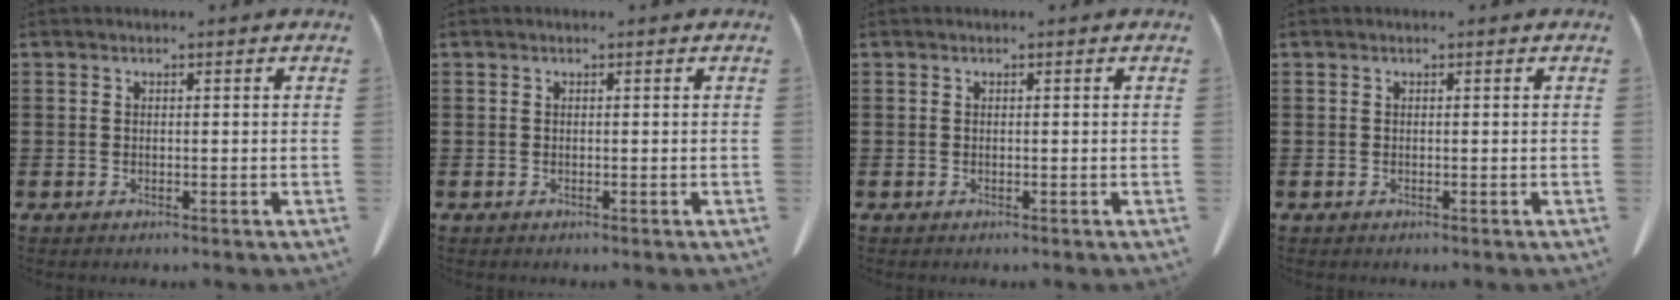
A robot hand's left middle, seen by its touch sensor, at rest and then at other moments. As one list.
[{"total": 0.0}, {"total": 0.0}, {"total": 0.0}]